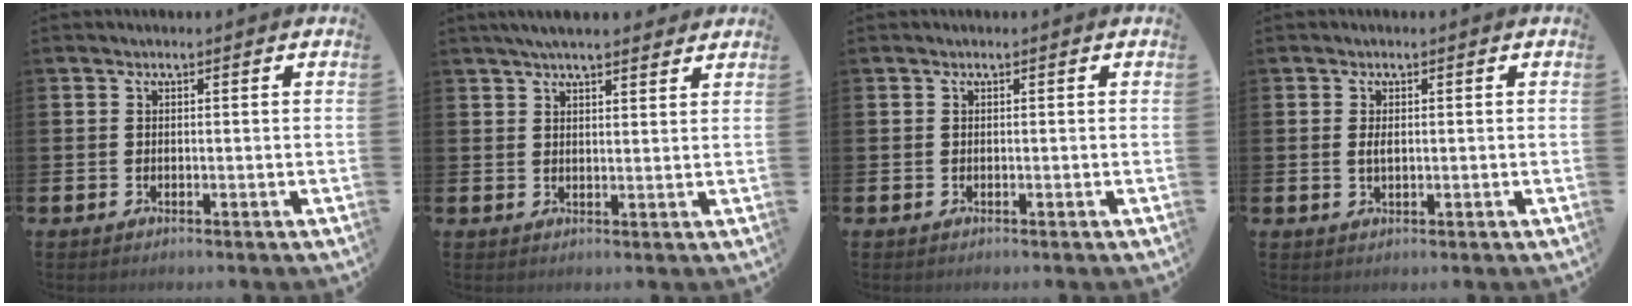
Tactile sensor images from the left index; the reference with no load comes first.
{"total": 4.2, "force": [3.8, 0.6, 1.5], "torque": [-0.032, -0.009, 0.069]}
{"total": 0.0}
{"total": 1.4, "force": [0.2, 0.6, 1.2], "torque": [-0.019, 0.002, 0.001]}